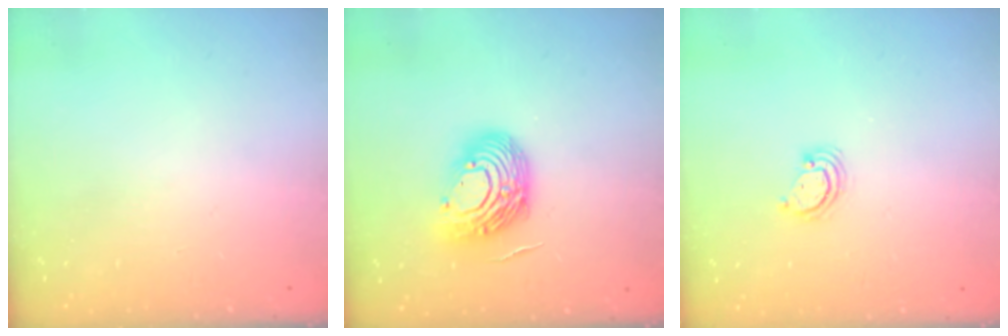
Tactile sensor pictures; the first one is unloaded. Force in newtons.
{"total": 13.3, "press": 13.1, "slide": 2.1}
{"total": 2.6, "press": 2.6, "slide": 0.3}